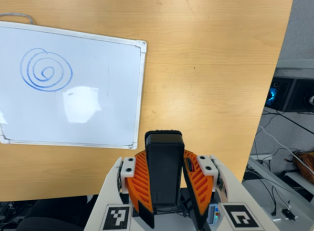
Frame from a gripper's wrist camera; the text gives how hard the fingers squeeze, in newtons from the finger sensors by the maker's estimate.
{"total": 9.8, "left": 7.9, "right": 11.7}